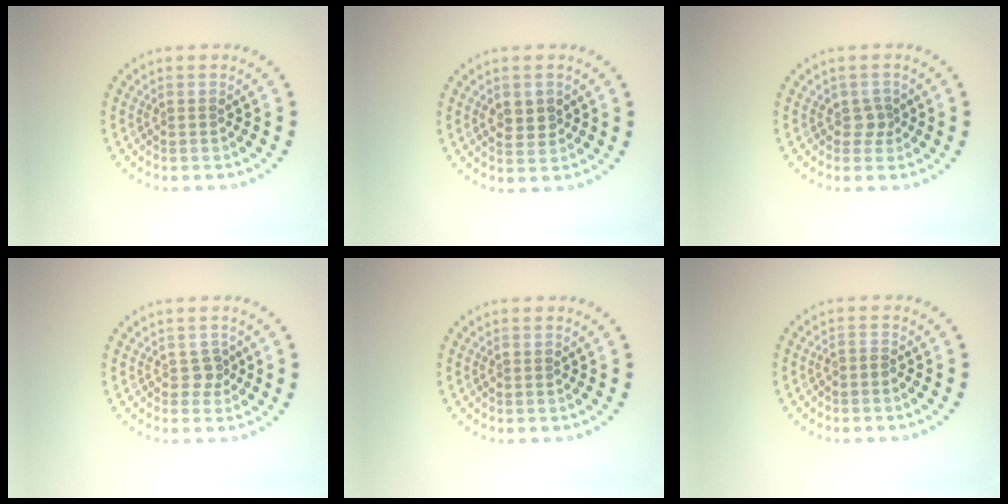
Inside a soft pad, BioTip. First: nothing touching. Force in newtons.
{"total": 1.9, "press": 1.7, "slide": 0.6}
{"total": 1.3, "press": 1.0, "slide": 0.8}
{"total": 1.2, "press": 1.1, "slide": 0.6}
{"total": 0.6, "press": 0.6, "slide": 0.1}
{"total": 0.6, "press": 0.3, "slide": 0.5}